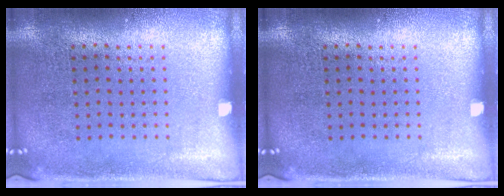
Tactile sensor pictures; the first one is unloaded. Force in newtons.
{"total": 0.0}